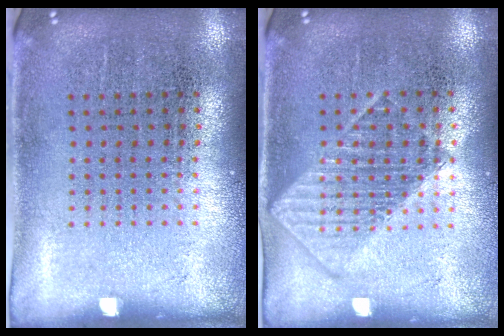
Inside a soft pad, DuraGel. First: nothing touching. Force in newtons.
{"total": 1.2, "press": 1.2, "slide": 0.2}